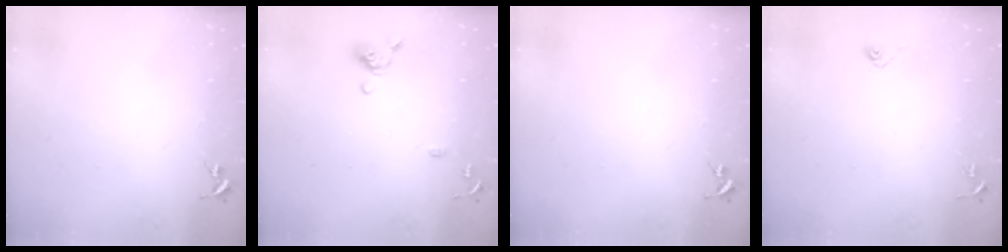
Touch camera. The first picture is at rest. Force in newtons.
{"total": 9.8, "press": 9.7, "slide": 1.4}
{"total": 0.0}
{"total": 3.5, "press": 3.2, "slide": 1.5}